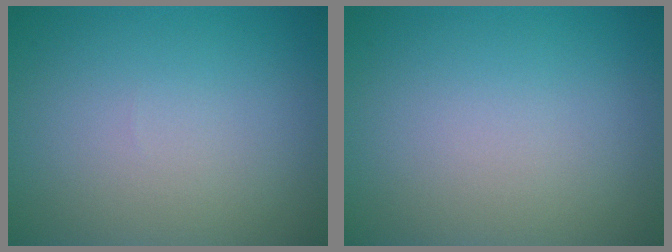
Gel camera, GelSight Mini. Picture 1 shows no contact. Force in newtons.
{"total": 0.0}